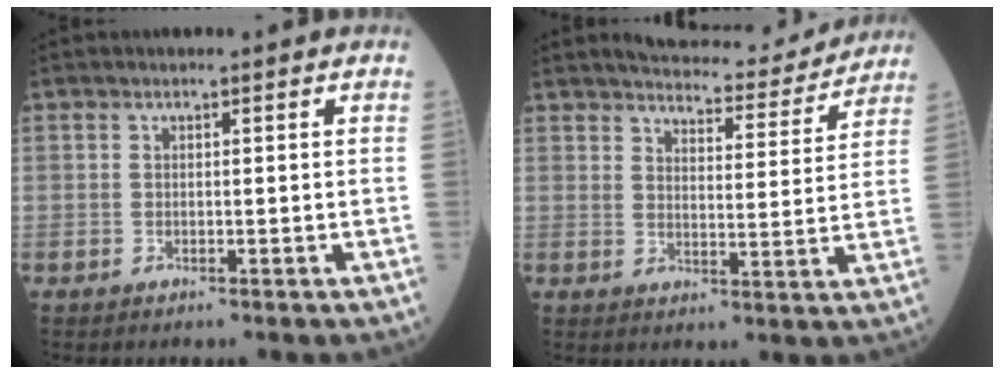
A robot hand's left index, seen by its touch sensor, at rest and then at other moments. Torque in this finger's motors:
{"motor_torque": [1.00, -1.13, 0.12, 0.01]}